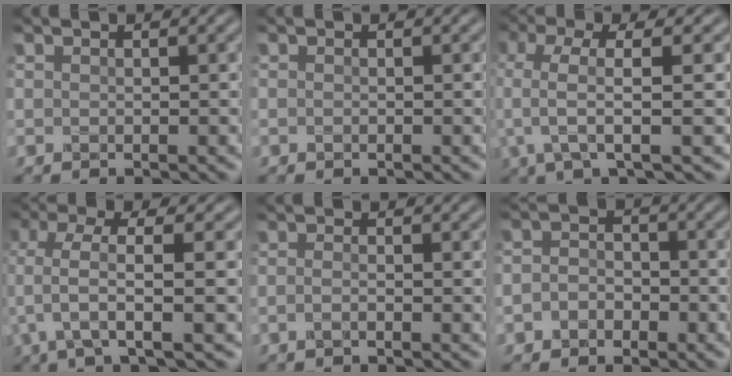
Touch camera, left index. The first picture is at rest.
{"total": 0.0}
{"total": 4.8, "force": [0.5, 1.0, 4.6], "torque": [-0.094, 0.006, 0.009]}
{"total": 4.8, "force": [0.5, 1.0, 4.7], "torque": [-0.098, 0.005, 0.007]}
{"total": 0.9, "force": [-0.4, 0.3, 0.7], "torque": [-0.009, 0.000, -0.012]}
{"total": 2.1, "force": [-1.1, 1.6, 0.7], "torque": [-0.016, 0.007, -0.026]}